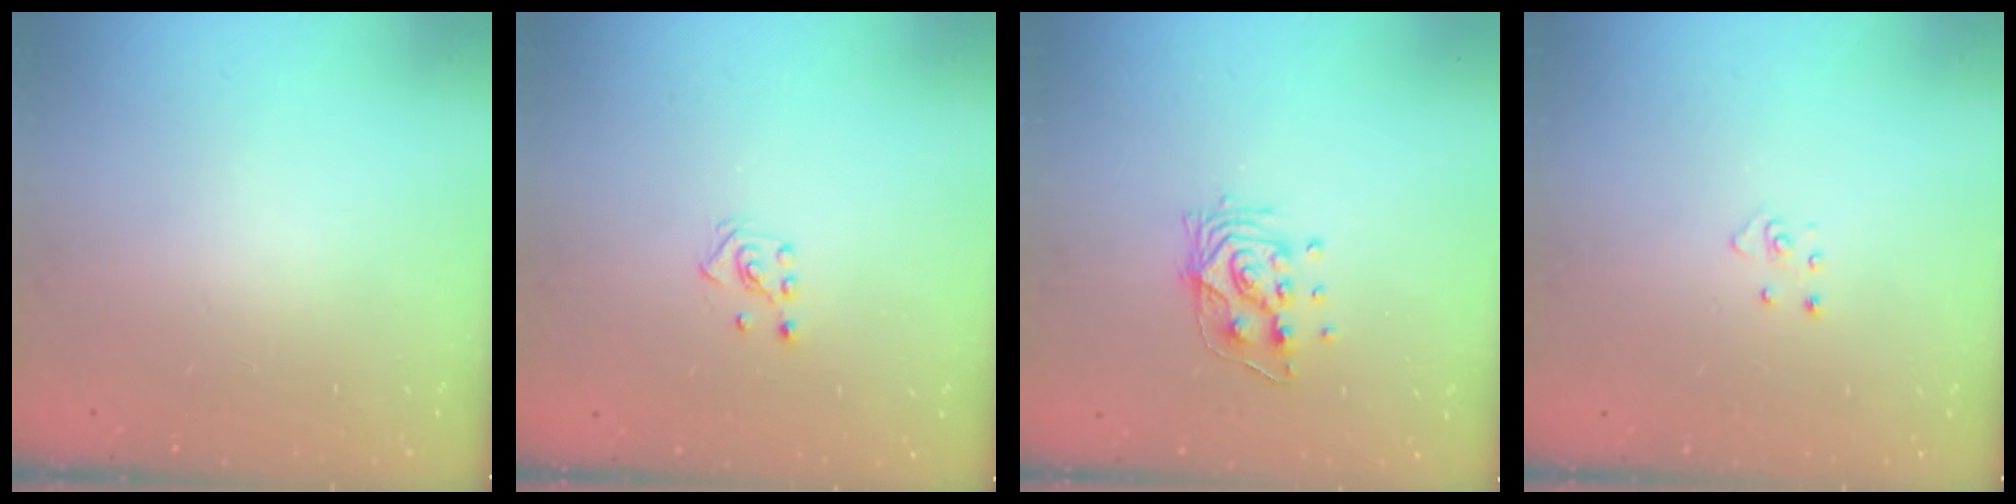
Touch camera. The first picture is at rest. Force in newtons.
{"total": 2.6, "press": 2.5, "slide": 0.6}
{"total": 10.3, "press": 10.3, "slide": 0.7}
{"total": 3.2, "press": 3.2, "slide": 0.2}